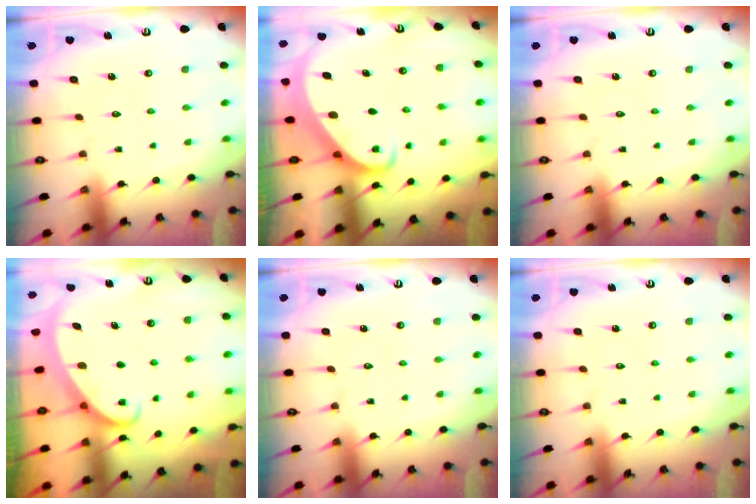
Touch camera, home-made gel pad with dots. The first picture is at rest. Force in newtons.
{"total": 2.7, "press": 2.7, "slide": 0.2}
{"total": 0.0}
{"total": 2.5, "press": 2.4, "slide": 0.4}
{"total": 0.0}
{"total": 0.0}